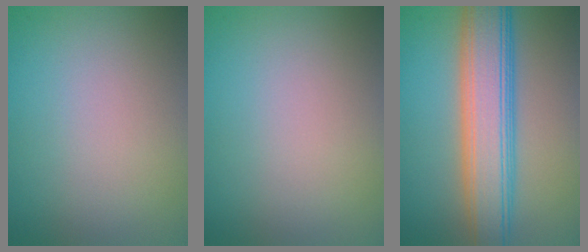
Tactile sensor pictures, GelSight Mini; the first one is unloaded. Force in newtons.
{"total": 0.0}
{"total": 8.4, "press": 8.4, "slide": 0.0}